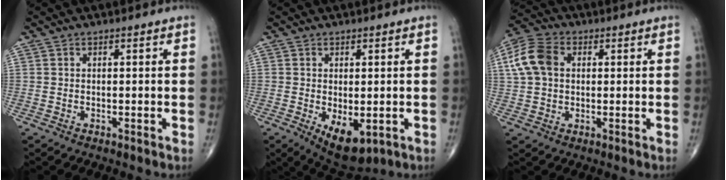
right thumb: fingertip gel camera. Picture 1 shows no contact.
{"total": 7.6, "force": [-2.1, 3.8, 6.2], "torque": [-0.092, -0.013, -0.018]}
{"total": 9.2, "force": [1.8, 6.7, 6.2], "torque": [-0.126, 0.019, 0.029]}